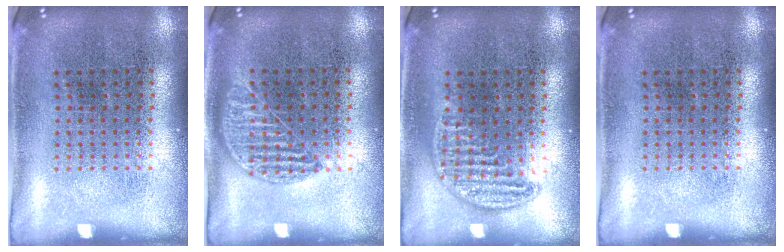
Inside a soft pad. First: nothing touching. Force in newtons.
{"total": 1.0, "press": 0.8, "slide": 0.4}
{"total": 0.8, "press": 0.8, "slide": 0.1}
{"total": 0.0}